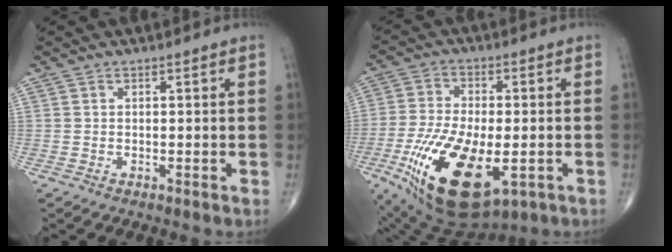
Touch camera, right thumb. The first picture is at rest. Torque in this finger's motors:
{"motor_torque": [0.70, 0.59, 2.10, -0.66, 0.65]}